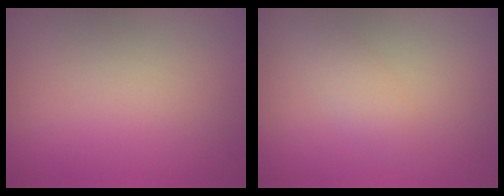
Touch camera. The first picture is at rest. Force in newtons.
{"total": 2.5, "press": 2.4, "slide": 0.3}